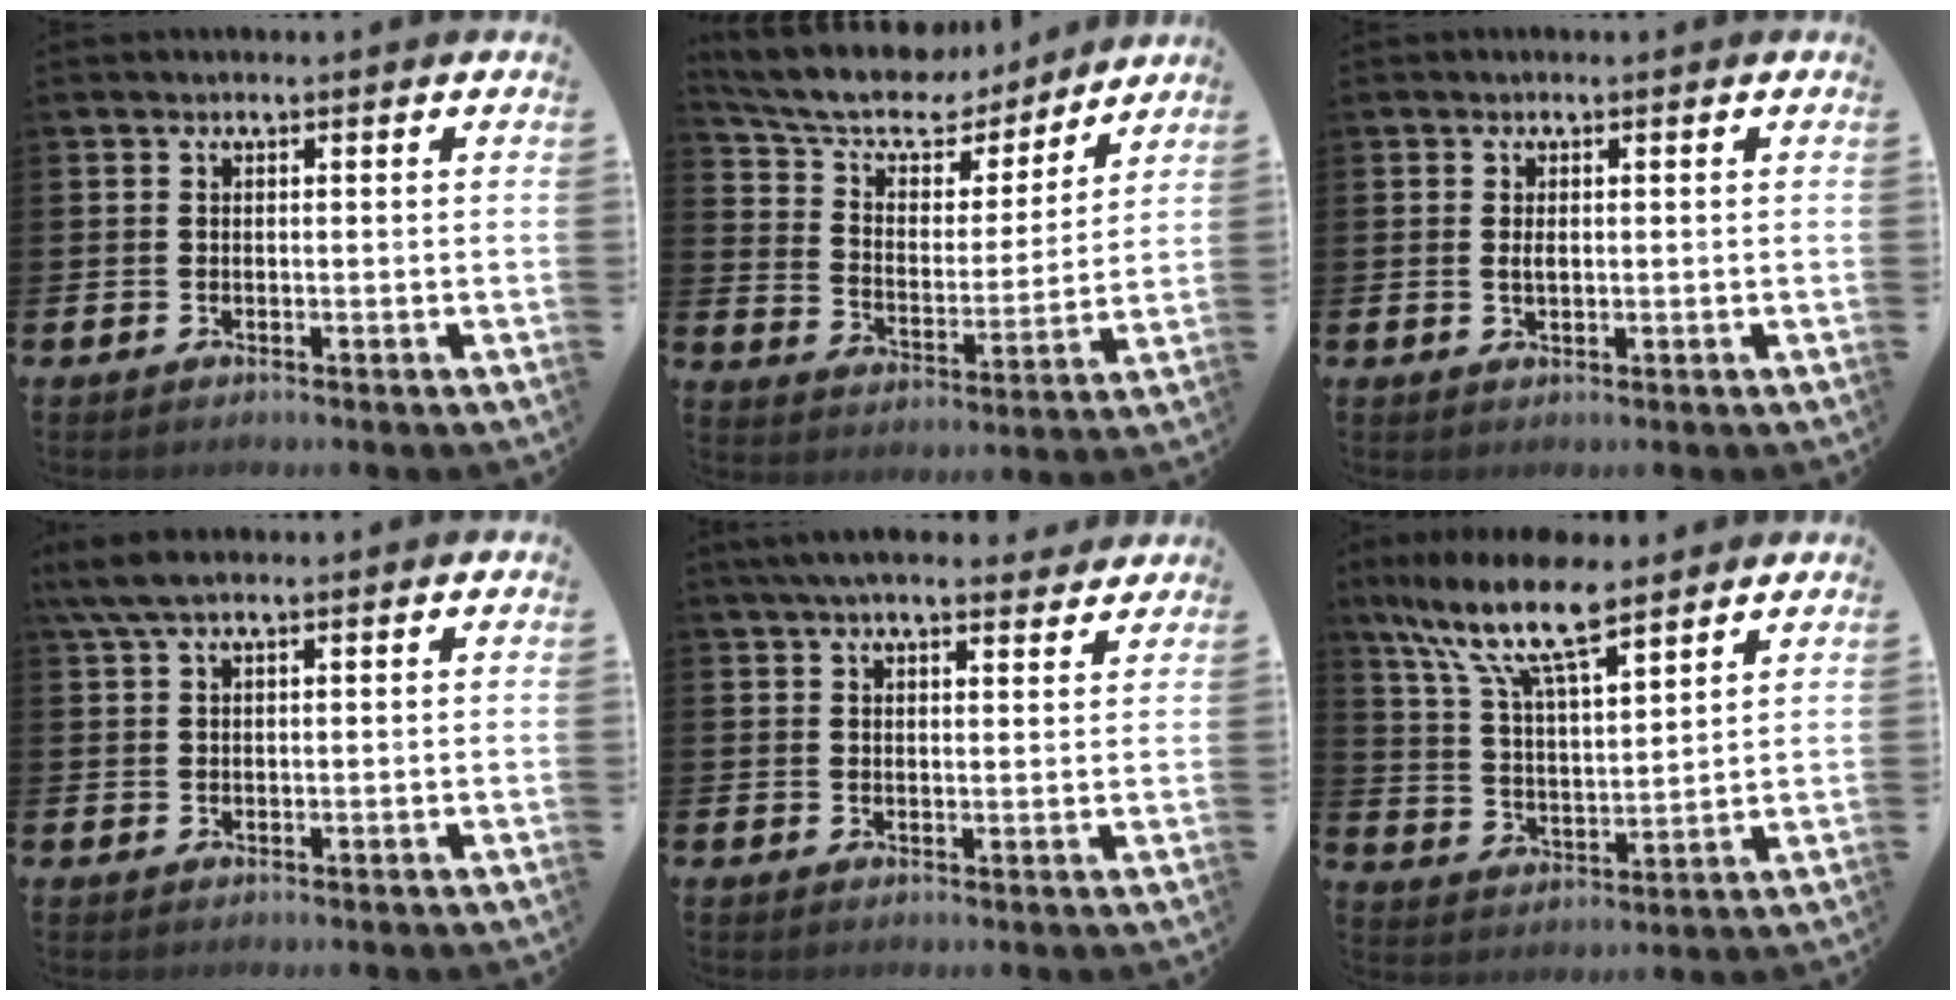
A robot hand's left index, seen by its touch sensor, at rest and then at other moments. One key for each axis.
{"total": 10.4, "fx": 9.1, "fy": 3.8, "fz": 3.2, "tx": -0.099, "ty": -0.059, "tz": 0.156}
{"total": 1.0, "fx": 0.2, "fy": 0.5, "fz": 0.8, "tx": -0.009, "ty": 0.000, "tz": 0.000}
{"total": 3.8, "fx": 2.6, "fy": 0.9, "fz": 2.6, "tx": -0.061, "ty": 0.003, "tz": 0.047}
{"total": 5.0, "fx": 4.5, "fy": 0.8, "fz": 1.9, "tx": -0.042, "ty": -0.011, "tz": 0.082}
{"total": 12.1, "fx": 9.5, "fy": 3.3, "fz": 6.7, "tx": -0.158, "ty": -0.035, "tz": 0.166}